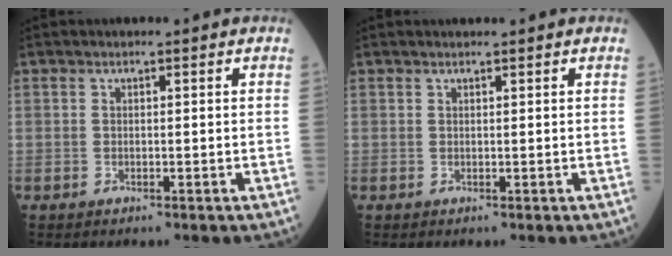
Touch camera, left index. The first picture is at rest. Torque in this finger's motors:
{"motor_torque": [0.02, 0.08, -0.20, -0.07]}